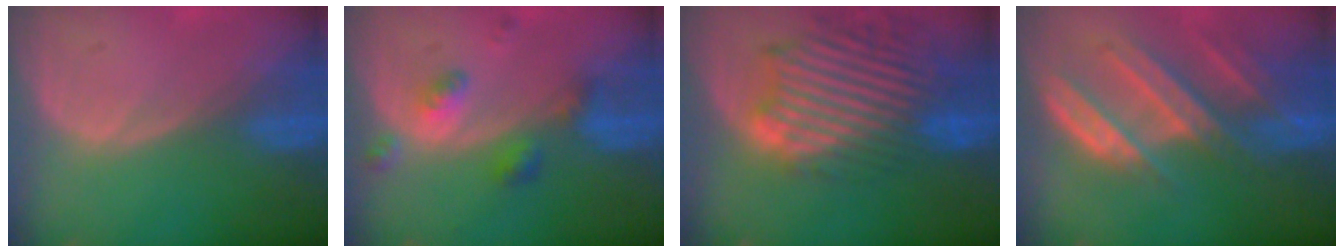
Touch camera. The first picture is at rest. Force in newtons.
{"total": 5.2, "press": 4.6, "slide": 2.6}
{"total": 13.6, "press": 11.7, "slide": 6.8}
{"total": 9.2, "press": 8.1, "slide": 4.3}